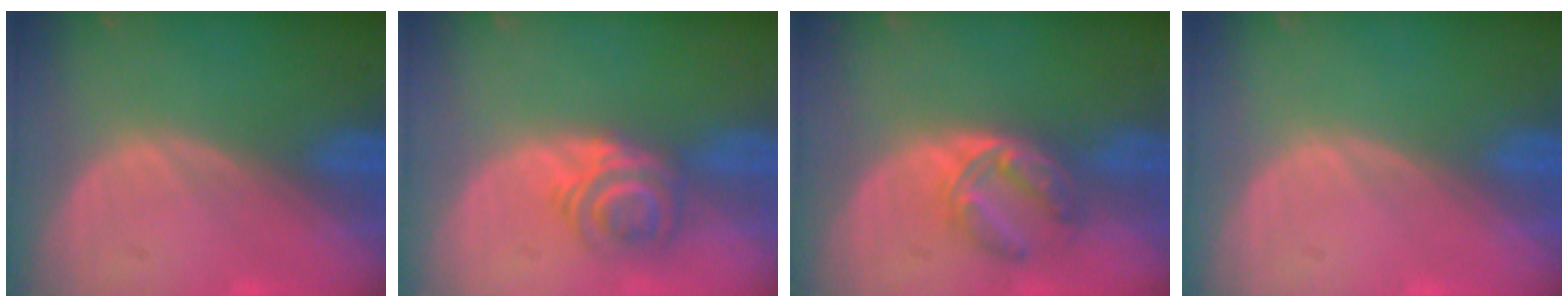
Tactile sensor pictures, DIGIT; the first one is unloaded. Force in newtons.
{"total": 6.1, "press": 5.2, "slide": 3.3}
{"total": 5.6, "press": 5.4, "slide": 1.4}
{"total": 0.0}